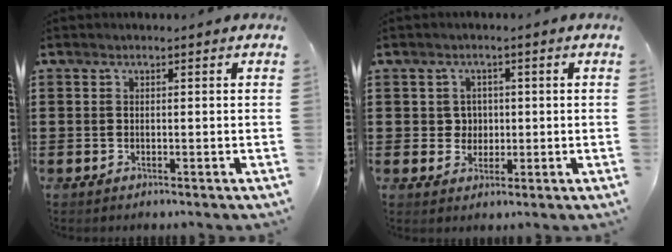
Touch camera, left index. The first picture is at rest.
{"total": 2.8, "force": [0.4, 2.6, 0.9], "torque": [-0.029, 0.008, 0.004]}